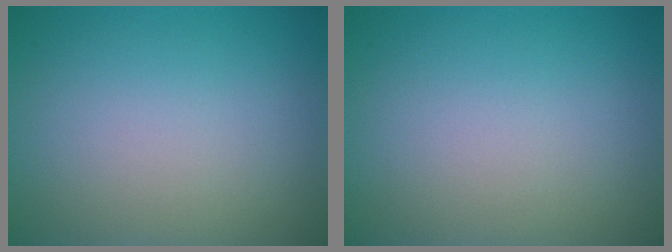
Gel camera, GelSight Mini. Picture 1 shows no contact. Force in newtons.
{"total": 0.0}